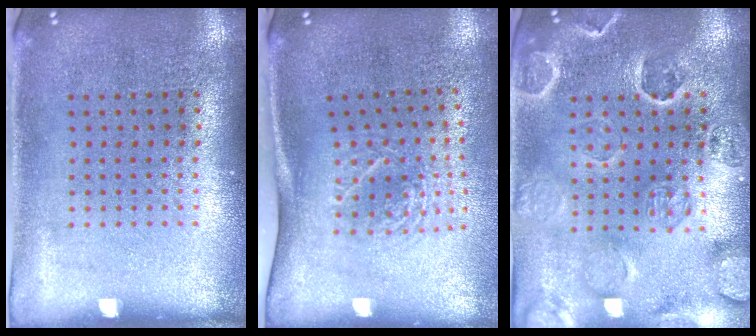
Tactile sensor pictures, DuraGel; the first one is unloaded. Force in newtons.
{"total": 1.9, "press": 1.3, "slide": 1.4}
{"total": 2.8, "press": 2.7, "slide": 0.5}